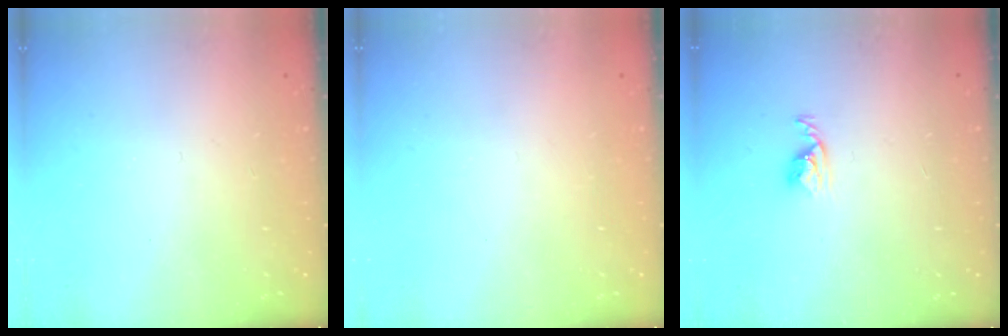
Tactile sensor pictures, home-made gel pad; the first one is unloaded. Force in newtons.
{"total": 0.0}
{"total": 3.3, "press": 3.2, "slide": 0.4}